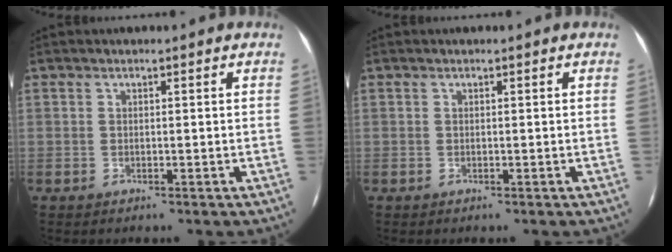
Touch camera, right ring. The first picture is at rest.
{"total": 0.0}